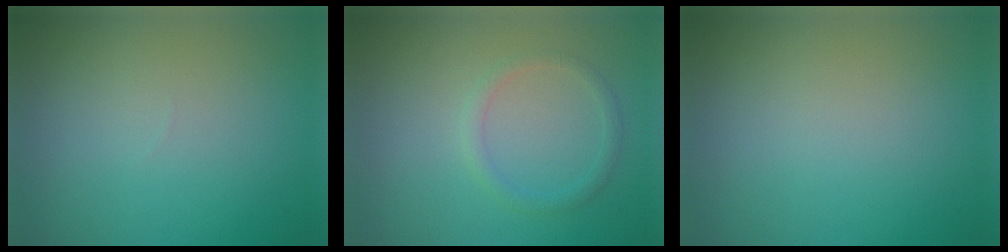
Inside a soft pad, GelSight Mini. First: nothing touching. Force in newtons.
{"total": 1.3, "press": 1.3, "slide": 0.1}
{"total": 0.0}